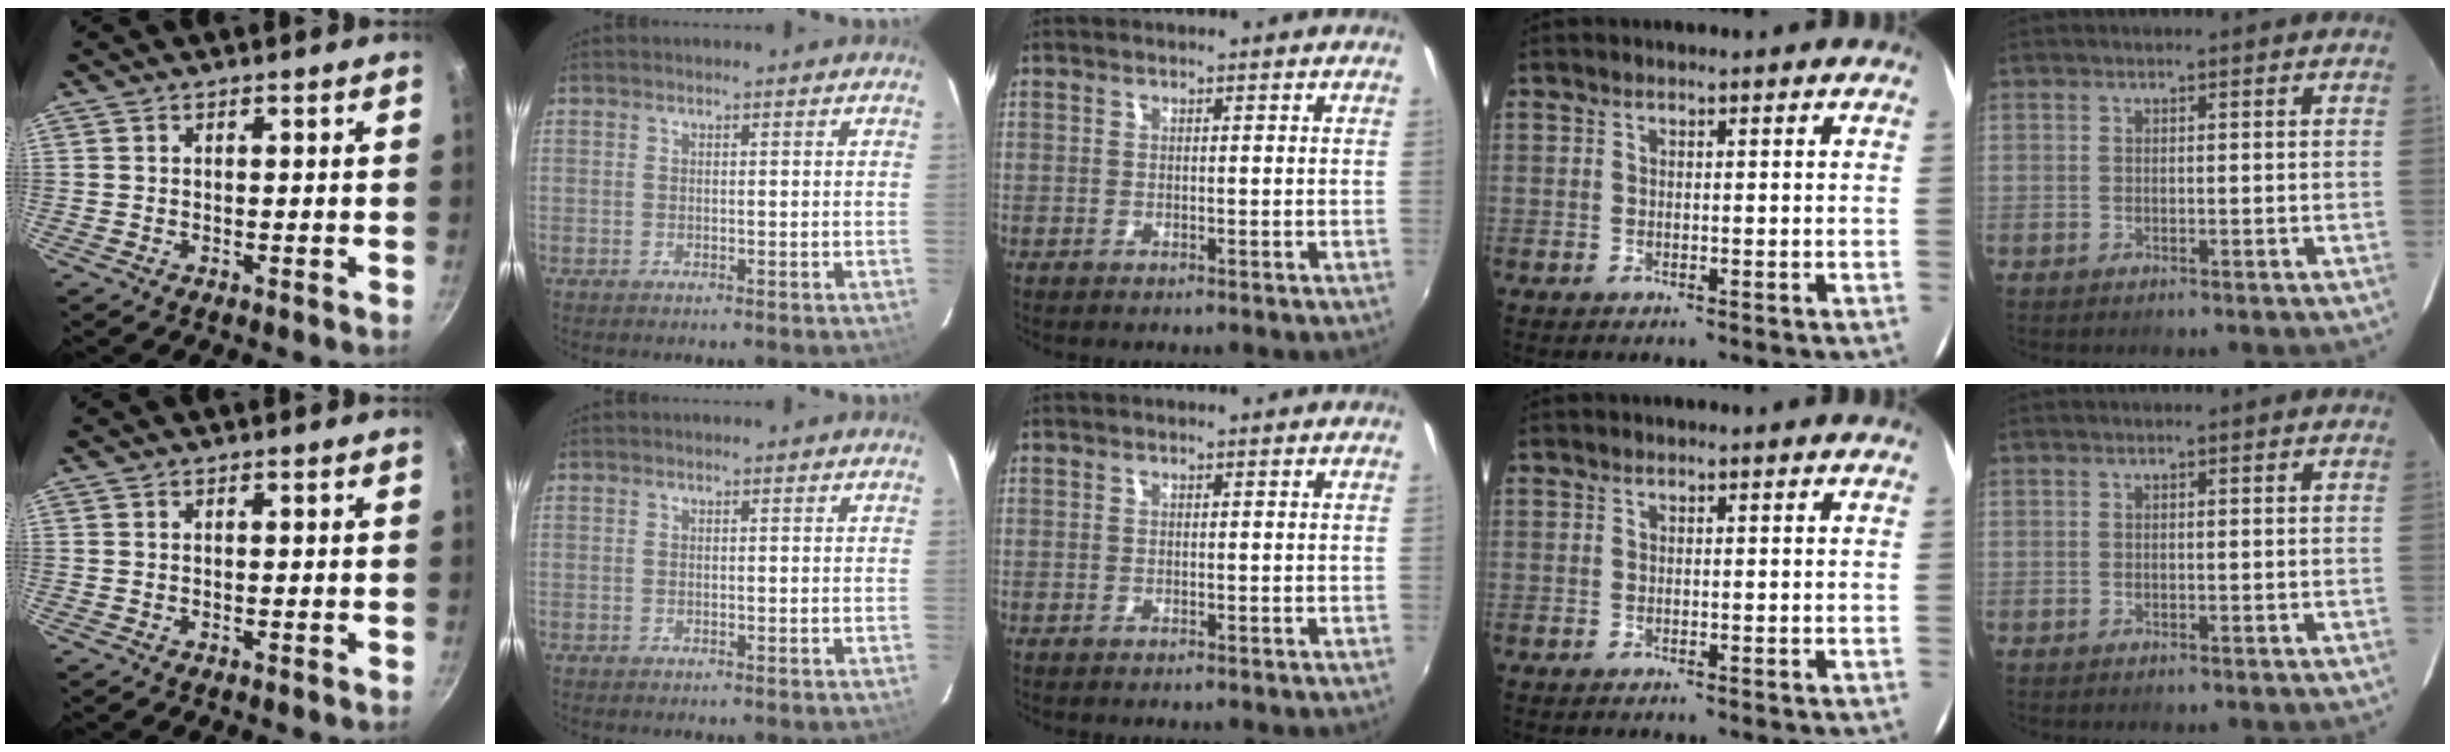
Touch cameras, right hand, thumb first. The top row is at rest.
{}